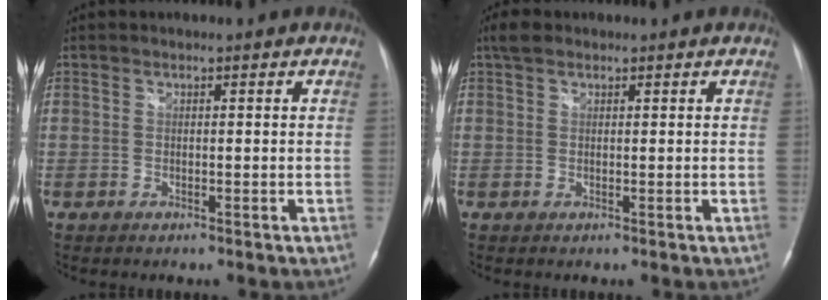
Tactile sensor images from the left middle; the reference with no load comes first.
{"total": 2.1, "force": [1.5, 1.1, 1.0], "torque": [-0.022, 0.020, 0.026]}